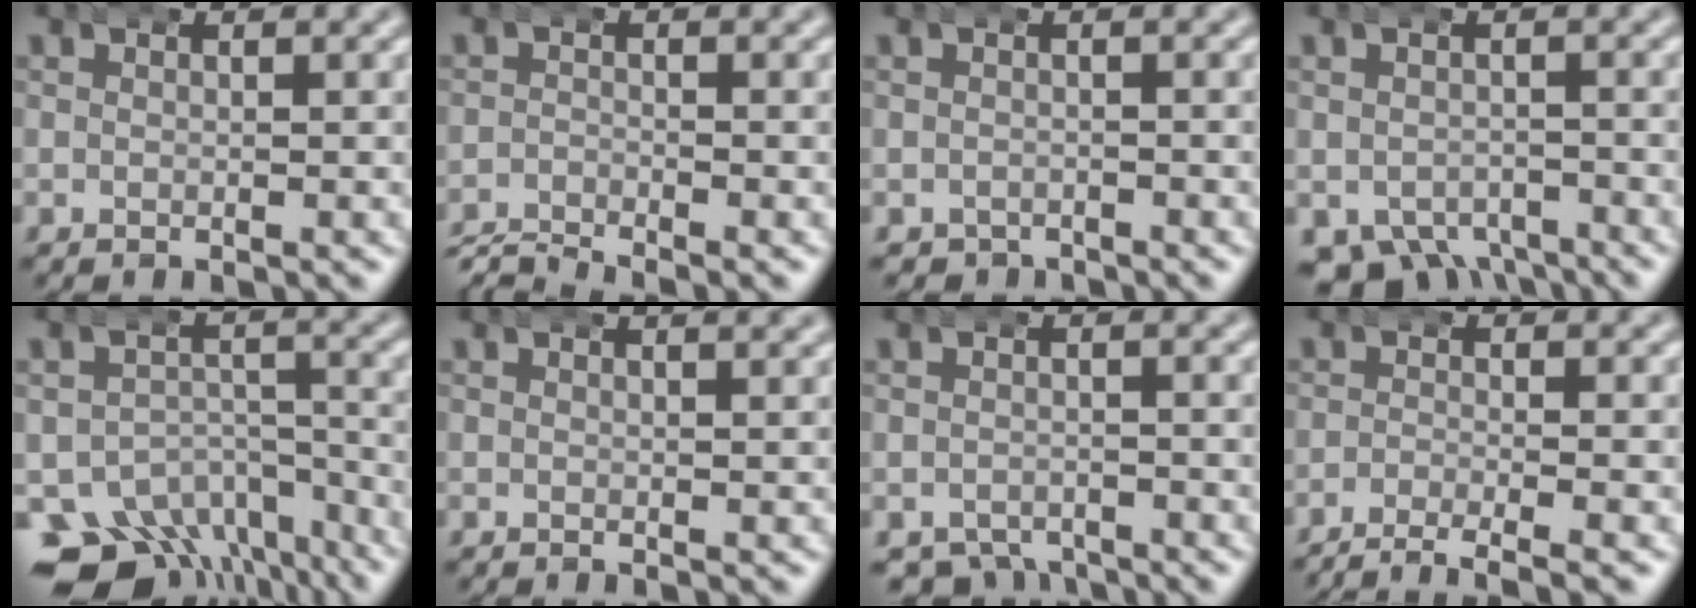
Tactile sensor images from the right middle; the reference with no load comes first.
{"total": 3.7, "force": [-3.6, 0.8, 0.8], "torque": [-0.015, -0.013, -0.060]}
{"total": 1.7, "force": [-1.4, 0.8, -0.3], "torque": [0.005, -0.013, -0.016]}
{"total": 6.2, "force": [-4.5, 3.6, 2.2], "torque": [-0.035, -0.031, -0.061]}
{"total": 12.9, "force": [-7.9, 8.8, 5.1], "torque": [-0.092, -0.053, -0.117]}
{"total": 1.1, "force": [0.7, 0.2, 0.9], "torque": [-0.007, 0.006, 0.006]}
{"total": 4.1, "force": [-3.6, 1.8, 0.8], "torque": [-0.009, -0.021, -0.050]}
{"total": 7.8, "force": [-7.1, 2.0, 2.6], "torque": [-0.031, -0.021, -0.105]}